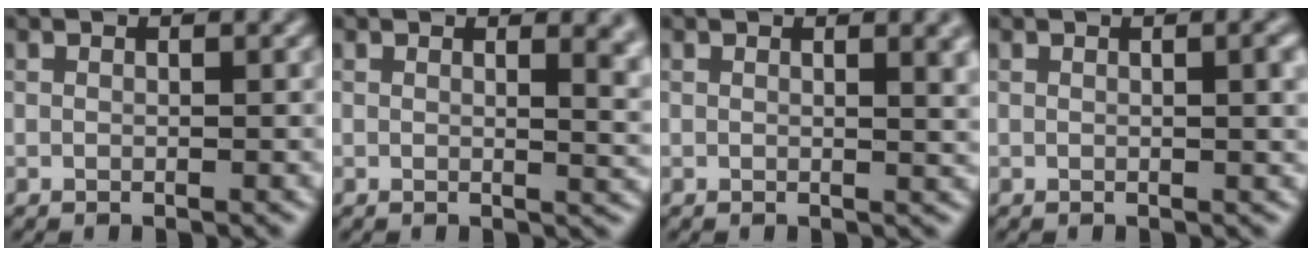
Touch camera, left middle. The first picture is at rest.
{"total": 4.3, "force": [1.7, 1.8, 3.5], "torque": [-0.020, 0.001, 0.023]}
{"total": 3.2, "force": [1.2, 1.2, 2.7], "torque": [-0.020, 0.003, 0.013]}
{"total": 2.8, "force": [0.4, 0.8, 2.6], "torque": [-0.028, 0.005, 0.003]}